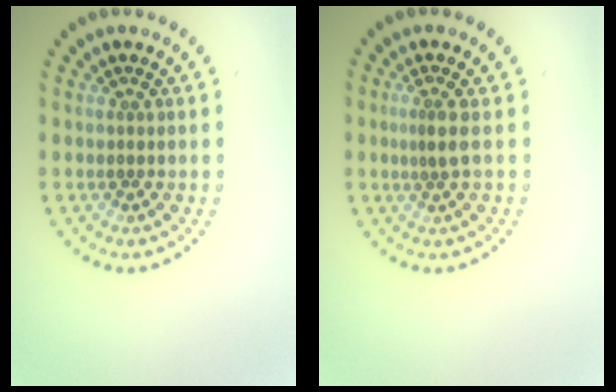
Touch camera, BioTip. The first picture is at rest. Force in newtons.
{"total": 1.3, "press": 0.9, "slide": 0.9}